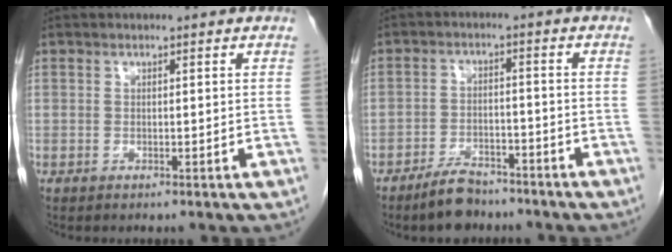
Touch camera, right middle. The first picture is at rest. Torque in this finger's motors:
{"motor_torque": [1.01, -1.13, 0.21, 0.04]}